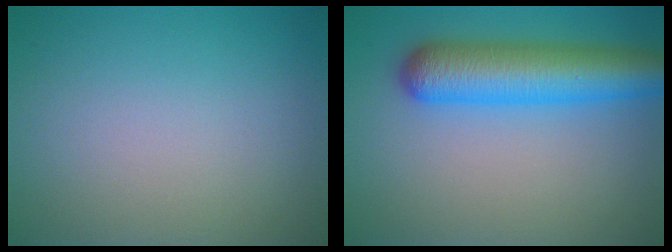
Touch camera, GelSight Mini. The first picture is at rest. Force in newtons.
{"total": 7.5, "press": 7.5, "slide": 0.2}